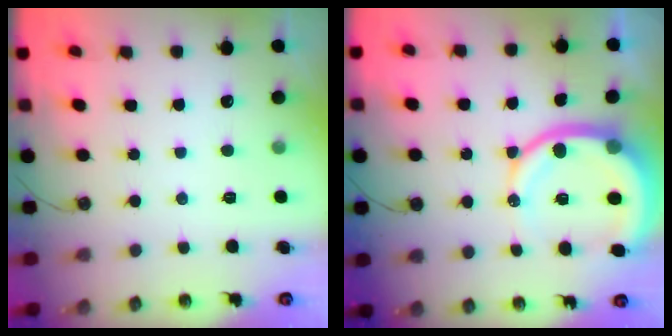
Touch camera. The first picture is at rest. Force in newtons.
{"total": 13.6, "press": 13.5, "slide": 1.6}